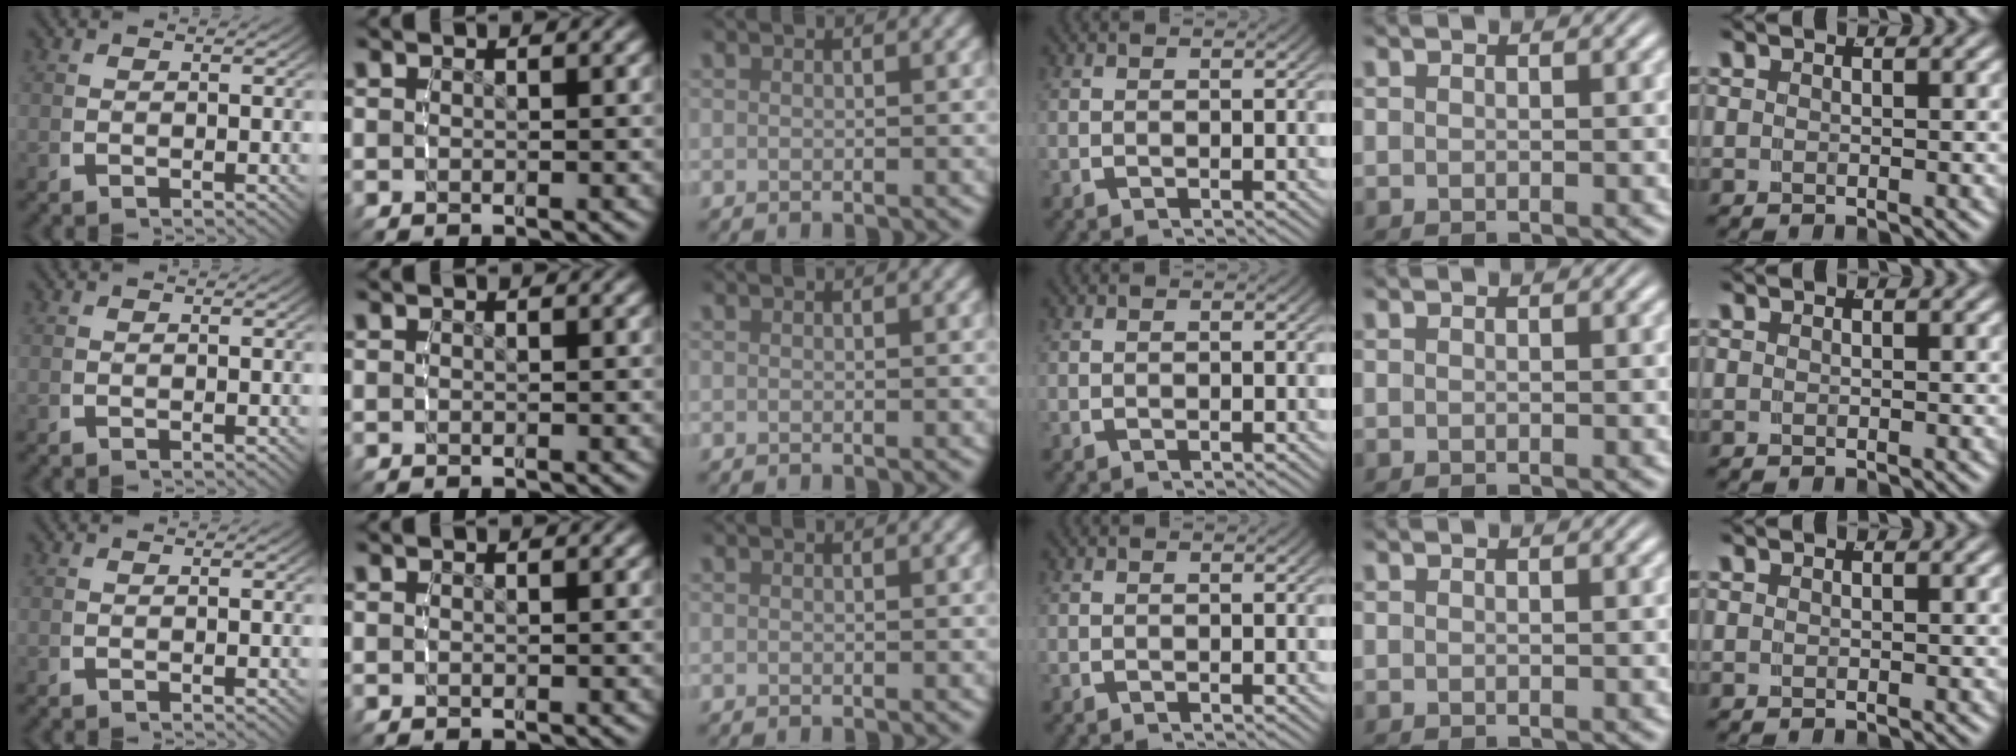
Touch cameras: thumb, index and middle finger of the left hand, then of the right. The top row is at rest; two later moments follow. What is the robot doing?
{"motion": "reach", "object": "paper towel"}